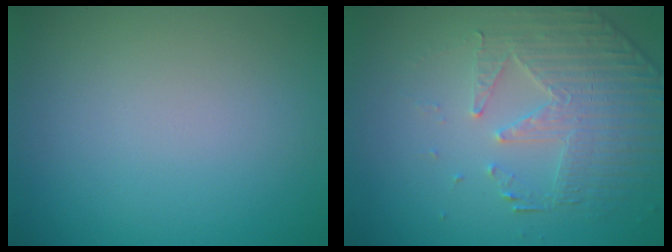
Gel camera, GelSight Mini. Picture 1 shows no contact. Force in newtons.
{"total": 4.9, "press": 3.7, "slide": 3.2}